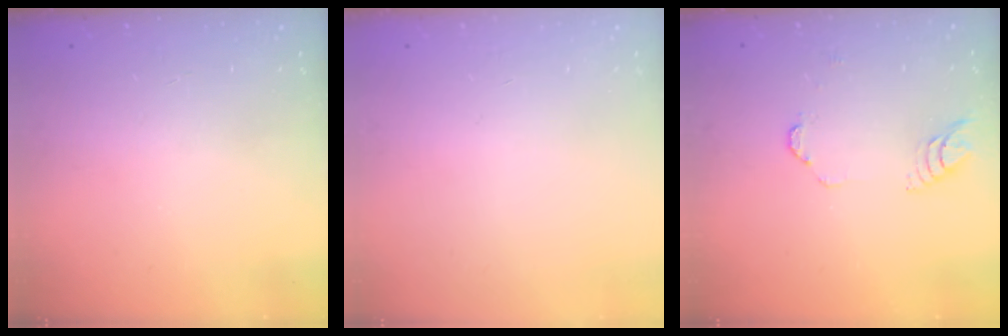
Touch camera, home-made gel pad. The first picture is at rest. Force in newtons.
{"total": 0.0}
{"total": 4.2, "press": 4.2, "slide": 0.3}